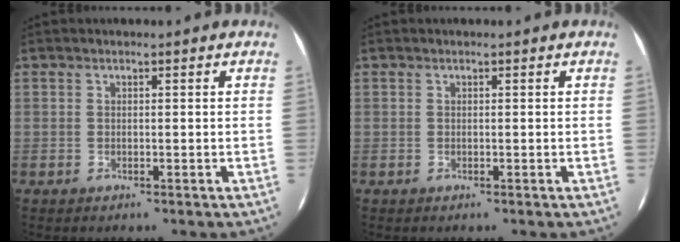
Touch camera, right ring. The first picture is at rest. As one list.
[{"total": 0.0}]